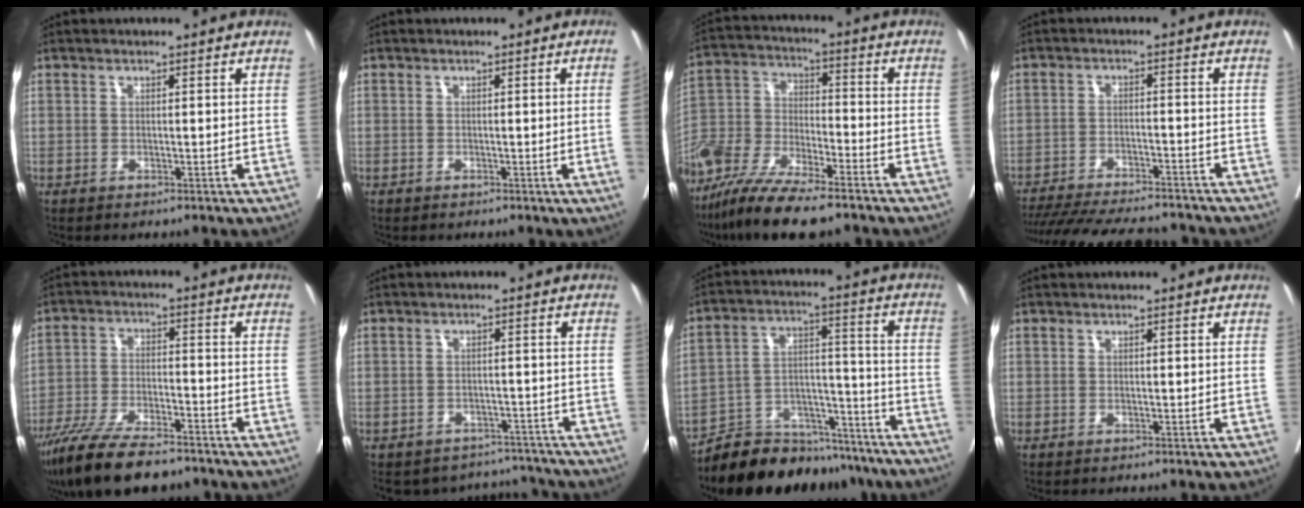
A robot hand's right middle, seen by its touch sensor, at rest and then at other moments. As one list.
[{"total": 1.9, "force": [-0.3, -0.8, 1.7], "torque": [-0.019, -0.002, -0.004]}, {"total": 15.8, "force": [-12.7, 3.2, 8.9], "torque": [-0.193, -0.028, -0.245]}, {"total": 18.4, "force": [-16.8, 3.0, 7.0], "torque": [-0.155, -0.026, -0.240]}, {"total": 14.5, "force": [-11.8, 3.2, 7.6], "torque": [-0.143, -0.027, -0.199]}, {"total": 9.2, "force": [-8.6, 3.2, -0.2], "torque": [0.011, 0.025, -0.103]}, {"total": 17.8, "force": [-16.2, 5.7, 4.5], "torque": [-0.068, 0.034, -0.247]}, {"total": 0.0}]